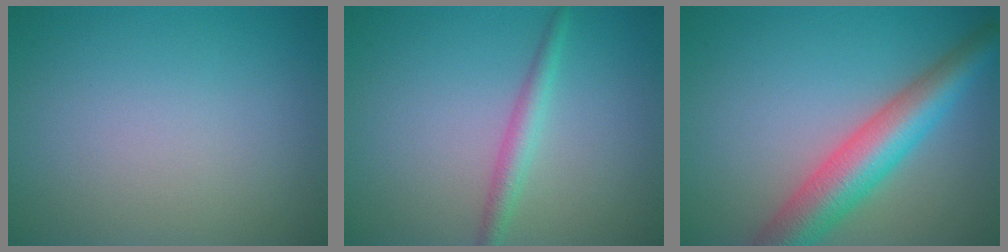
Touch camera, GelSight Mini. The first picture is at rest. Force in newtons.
{"total": 2.1, "press": 2.1, "slide": 0.1}
{"total": 6.9, "press": 6.9, "slide": 0.3}